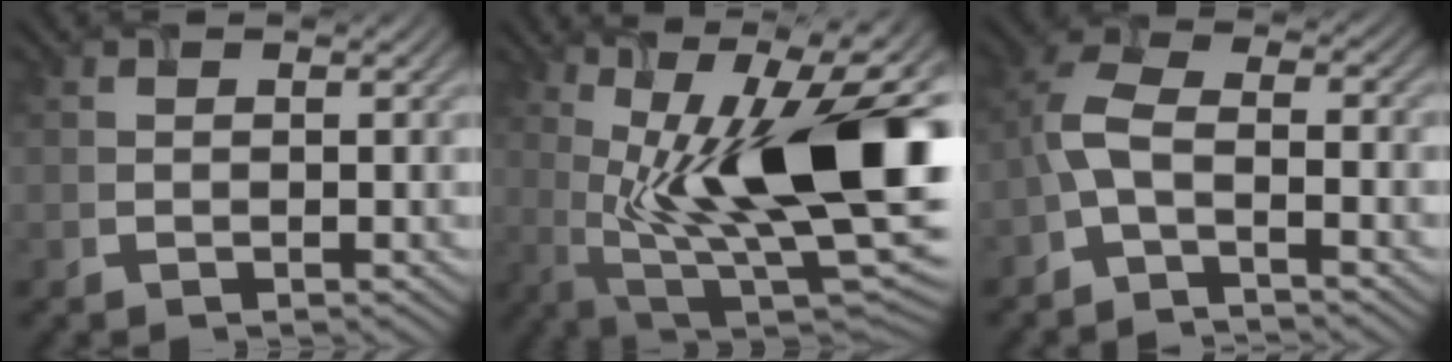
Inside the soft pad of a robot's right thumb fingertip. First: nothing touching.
{"total": 19.0, "force": [2.2, 7.1, 17.5], "torque": [-0.255, 0.006, 0.044]}
{"total": 5.1, "force": [-2.7, 2.0, 3.8], "torque": [-0.095, 0.004, -0.060]}